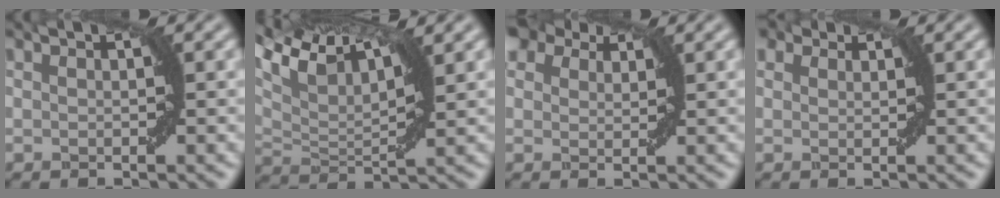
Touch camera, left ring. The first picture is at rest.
{"total": 5.9, "force": [2.7, 3.0, 4.4], "torque": [-0.112, 0.008, 0.062]}
{"total": 1.8, "force": [1.5, 0.8, -0.7], "torque": [-0.005, 0.005, 0.023]}
{"total": 1.0, "force": [0.4, 0.3, -0.9], "torque": [0.014, 0.000, 0.005]}